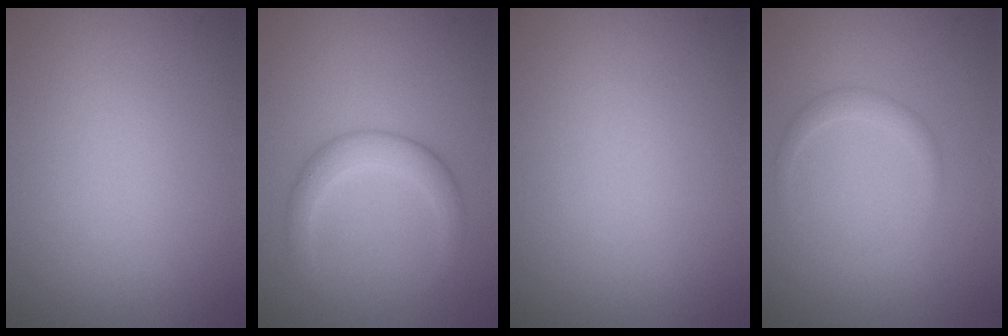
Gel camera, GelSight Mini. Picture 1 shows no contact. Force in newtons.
{"total": 2.7, "press": 2.7, "slide": 0.2}
{"total": 0.0}
{"total": 1.4, "press": 1.4, "slide": 0.0}